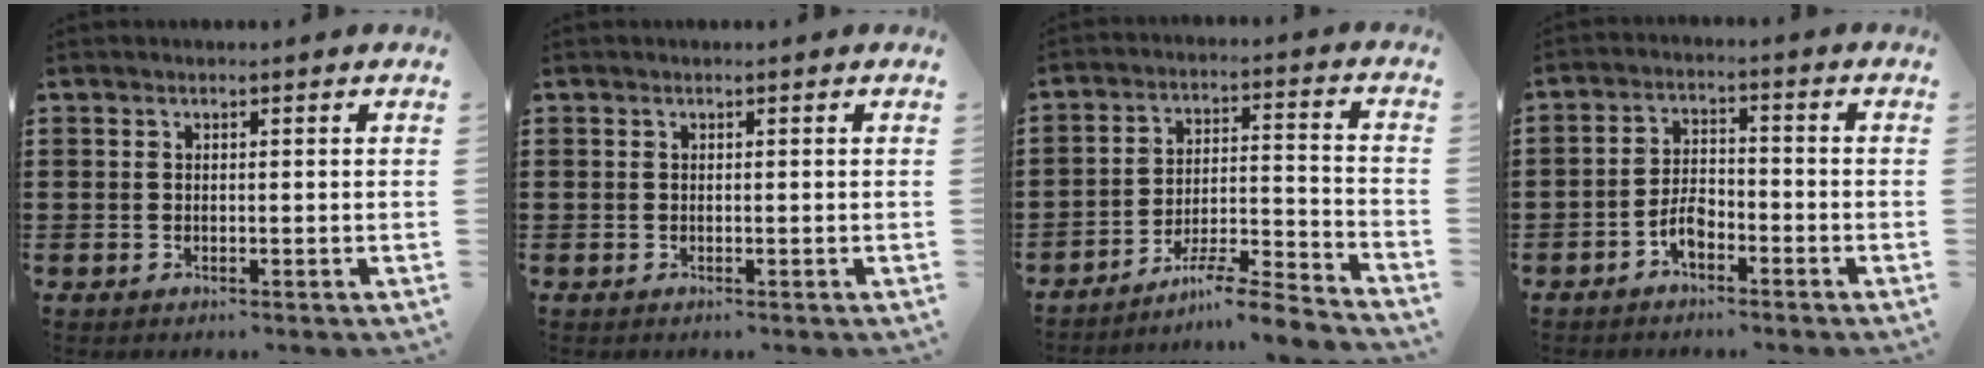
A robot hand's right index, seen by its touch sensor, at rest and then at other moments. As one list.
[{"total": 0.0}, {"total": 7.0, "force": [-6.5, 0.1, 2.7], "torque": [-0.045, 0.000, -0.127]}, {"total": 4.1, "force": [-2.4, 1.9, 2.7], "torque": [-0.061, 0.003, -0.050]}]